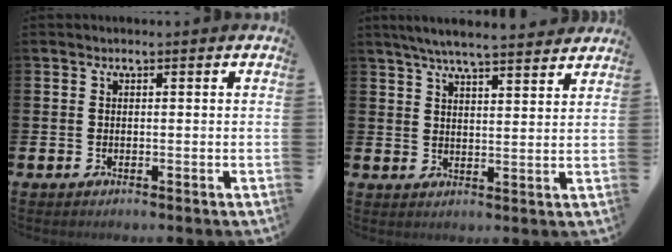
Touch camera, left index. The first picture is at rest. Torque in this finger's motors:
{"motor_torque": [0.94, -1.20, 0.38, 0.16]}